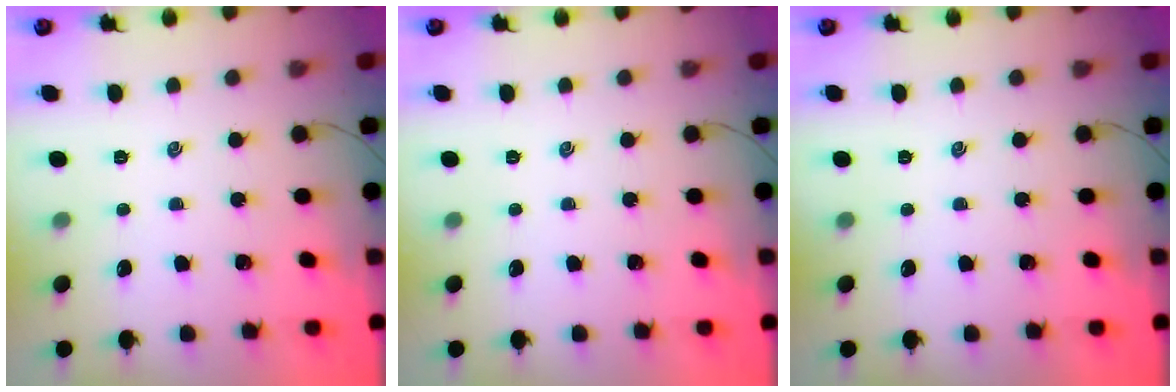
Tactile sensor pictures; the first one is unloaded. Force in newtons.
{"total": 0.0}
{"total": 0.0}